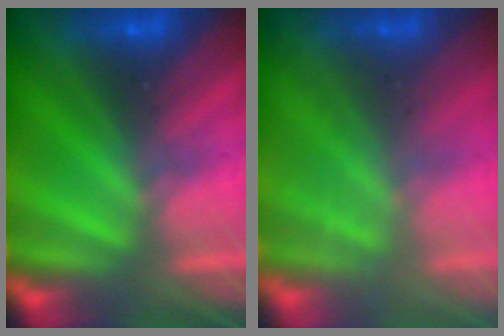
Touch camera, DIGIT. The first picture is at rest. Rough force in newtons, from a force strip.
{"total": 1.8}